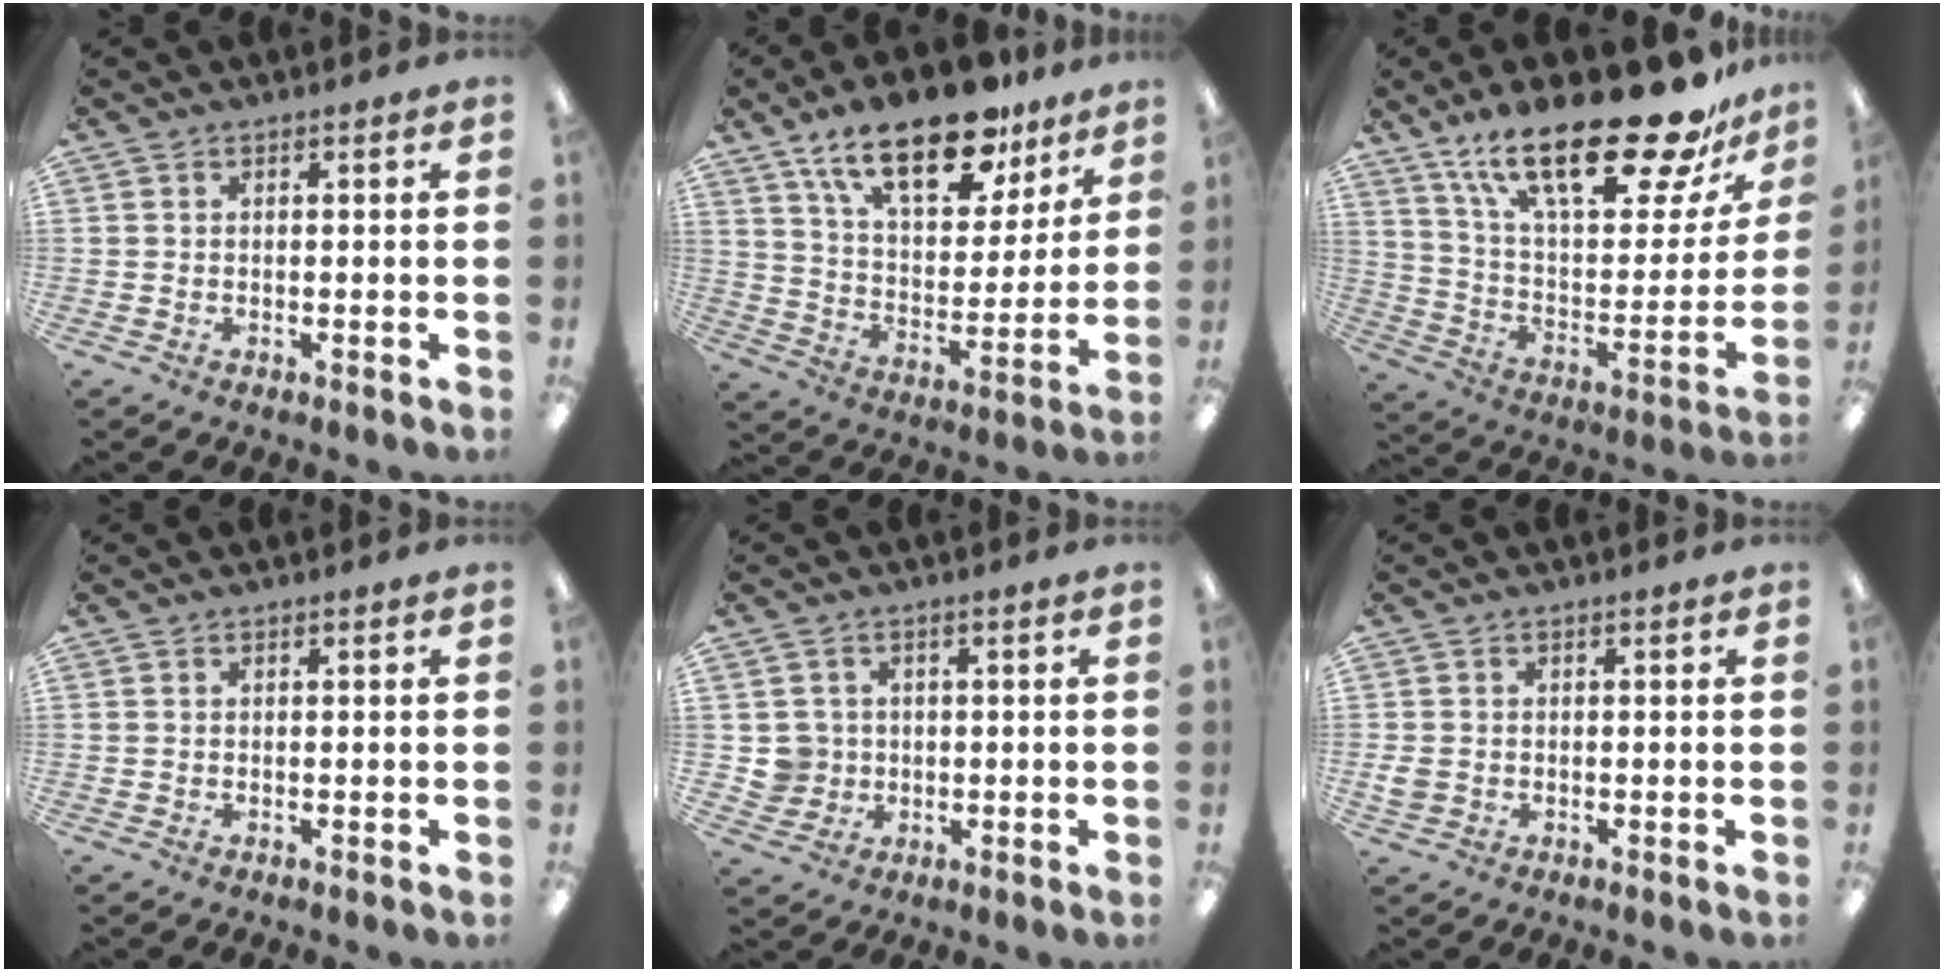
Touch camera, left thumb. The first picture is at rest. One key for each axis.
{"total": 21.4, "fx": 14.7, "fy": 9.0, "fz": 12.7, "tx": -0.201, "ty": -0.081, "tz": 0.251}
{"total": 27.4, "fx": 19.1, "fy": 8.7, "fz": 17.6, "tx": -0.281, "ty": -0.123, "tz": 0.322}
{"total": 0.0}
{"total": 4.7, "fx": 0.5, "fy": 4.6, "fz": 0.5, "tx": -0.014, "ty": 0.011, "tz": 0.011}
{"total": 2.5, "fx": -0.3, "fy": 2.1, "fz": 1.2, "tx": -0.020, "ty": 0.005, "tz": -0.005}